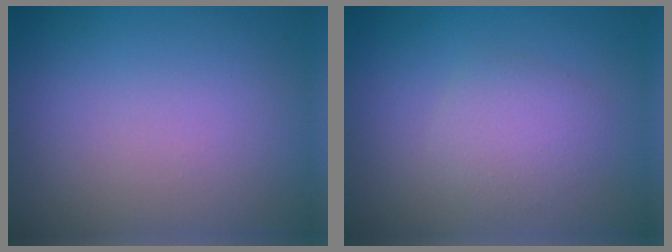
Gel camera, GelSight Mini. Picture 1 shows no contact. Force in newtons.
{"total": 2.3, "press": 2.3, "slide": 0.1}